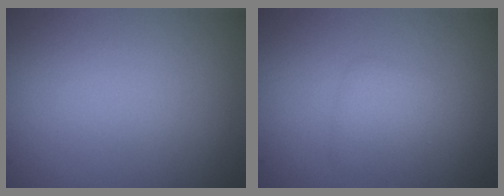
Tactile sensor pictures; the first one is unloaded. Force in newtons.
{"total": 1.9, "press": 1.9, "slide": 0.0}